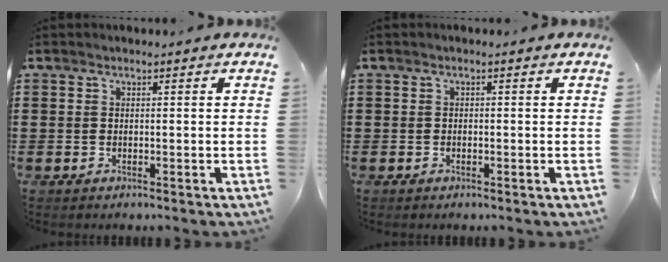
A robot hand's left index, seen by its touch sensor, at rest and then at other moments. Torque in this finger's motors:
{"motor_torque": [-0.06, -0.04, 0.03, -0.01]}